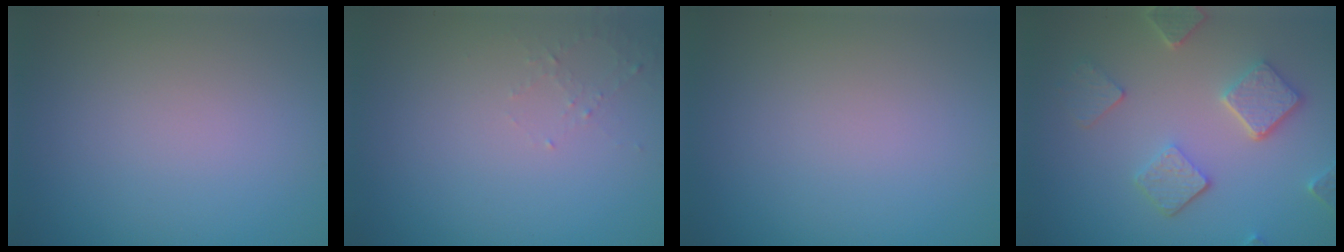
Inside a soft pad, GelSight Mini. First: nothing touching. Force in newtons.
{"total": 1.1, "press": 1.0, "slide": 0.4}
{"total": 0.0}
{"total": 4.9, "press": 3.8, "slide": 3.1}